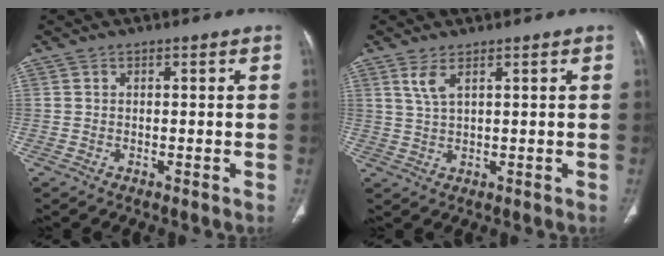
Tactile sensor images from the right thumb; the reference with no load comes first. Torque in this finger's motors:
{"motor_torque": [-0.37, -0.10, 0.42, 0.30, 0.02]}